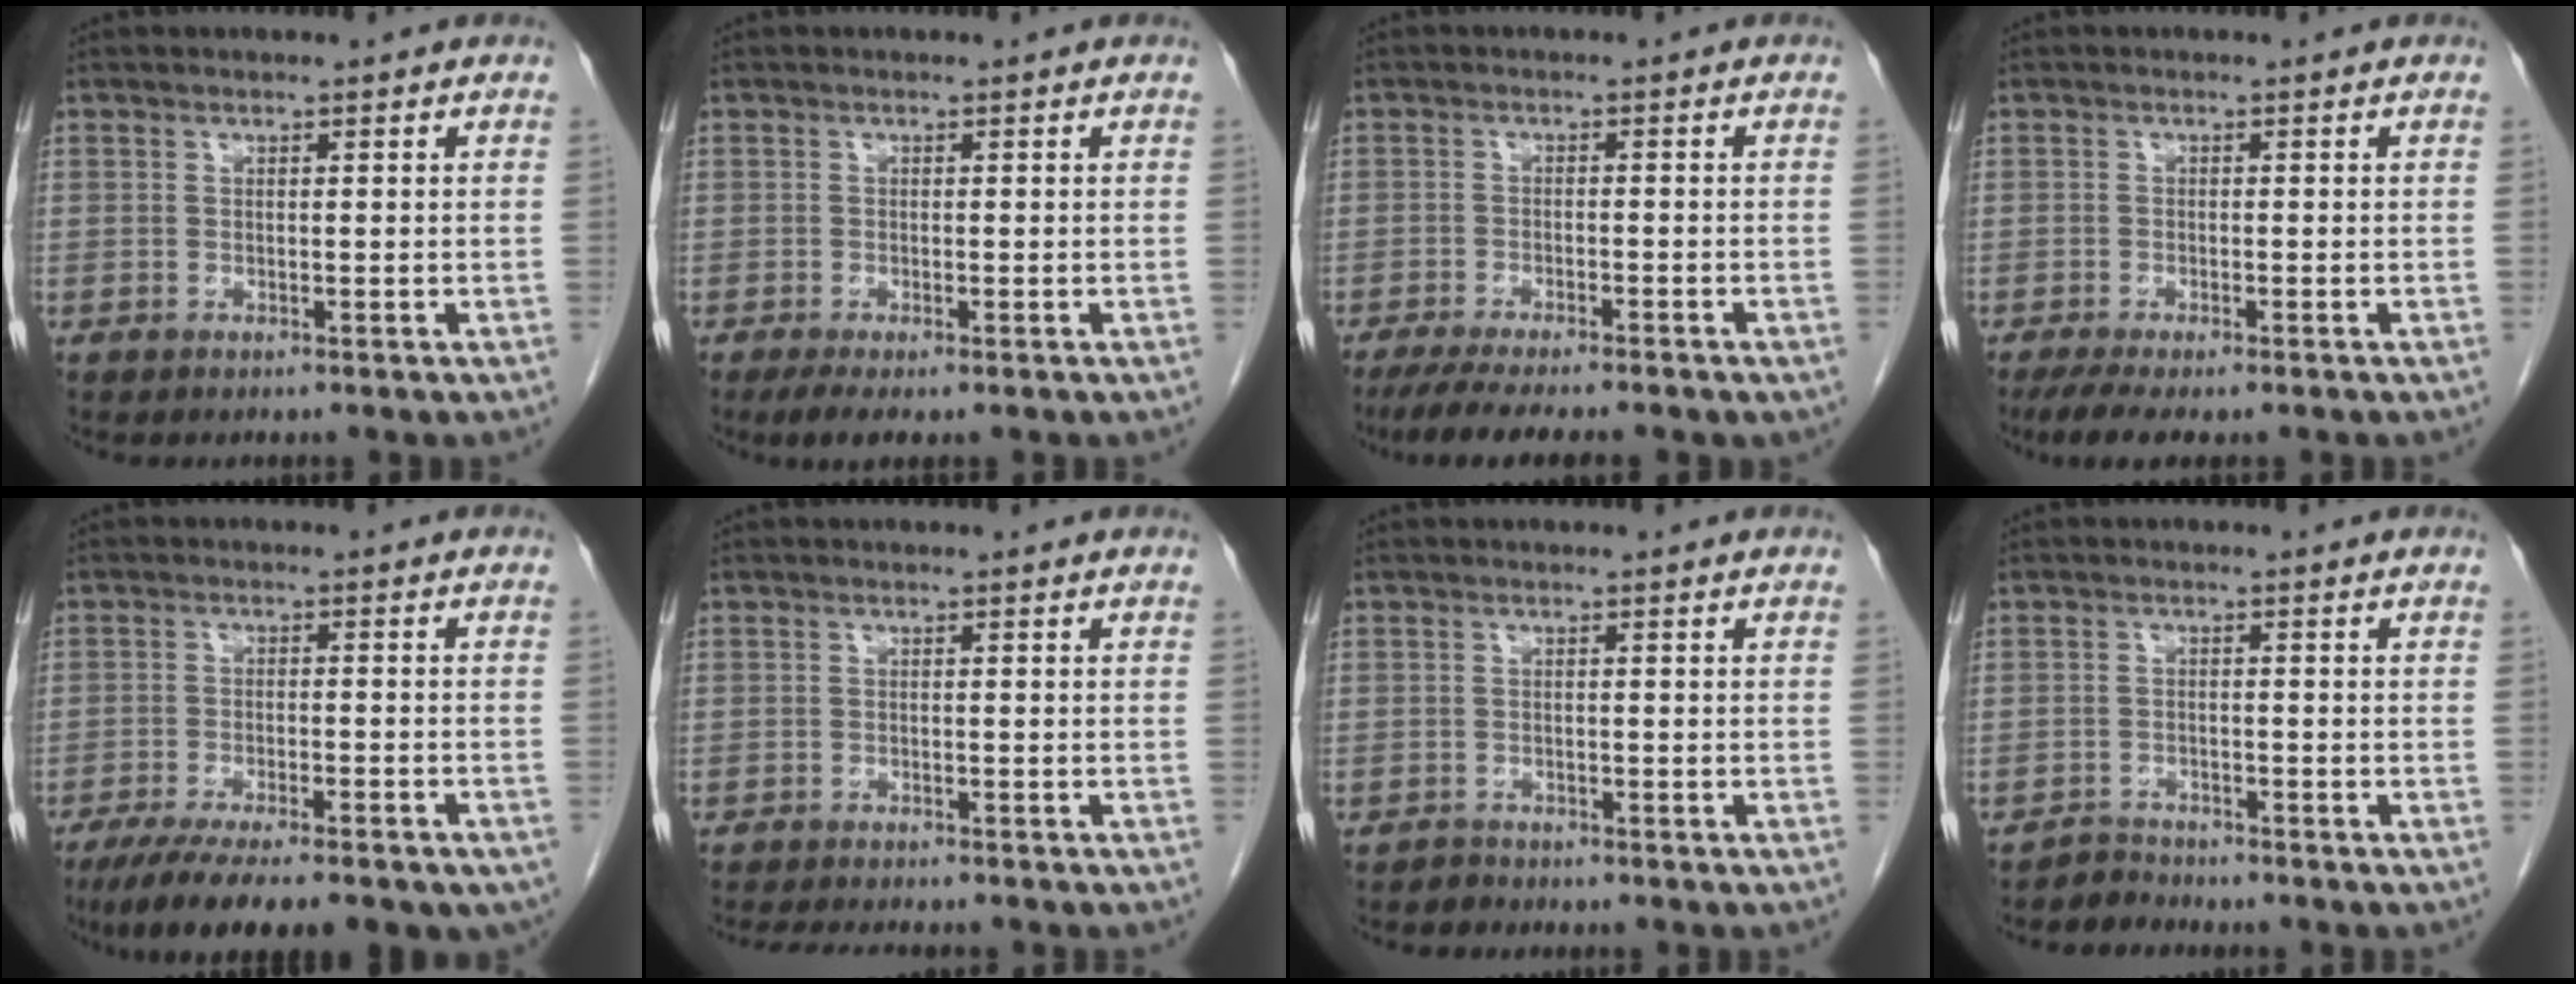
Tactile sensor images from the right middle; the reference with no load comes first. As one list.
[{"total": 2.9, "force": [-1.8, 0.8, 2.1], "torque": [-0.040, -0.009, -0.030]}, {"total": 11.7, "force": [-9.4, 2.4, 6.4], "torque": [-0.089, -0.010, -0.130]}, {"total": 5.2, "force": [-3.8, 1.2, 3.3], "torque": [-0.055, -0.014, -0.060]}, {"total": 17.2, "force": [-12.8, 4.5, 10.6], "torque": [-0.148, -0.024, -0.178]}, {"total": 5.9, "force": [-5.3, 1.0, 2.4], "torque": [-0.032, -0.010, -0.079]}, {"total": 1.0, "force": [-0.9, 0.3, -0.3], "torque": [0.001, -0.002, -0.018]}, {"total": 2.1, "force": [-1.9, 0.2, -0.9], "torque": [0.019, -0.006, -0.034]}]